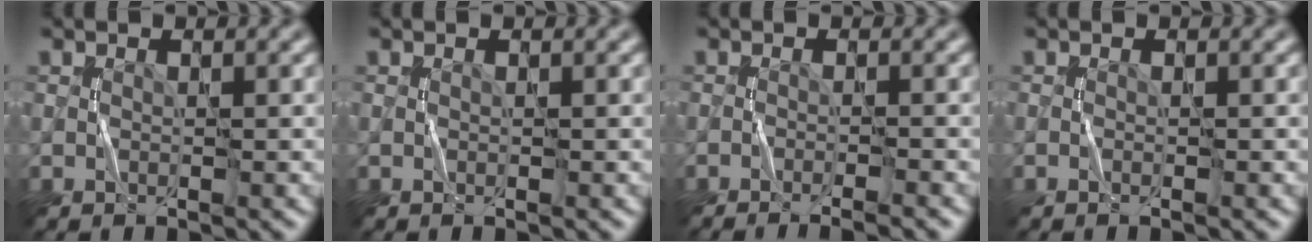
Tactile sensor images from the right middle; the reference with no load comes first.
{"total": 0.0}
{"total": 3.4, "force": [-2.7, 0.6, 2.1], "torque": [-0.022, 0.005, -0.045]}
{"total": 0.5, "force": [-0.3, 0.1, 0.4], "torque": [-0.007, -0.003, -0.007]}